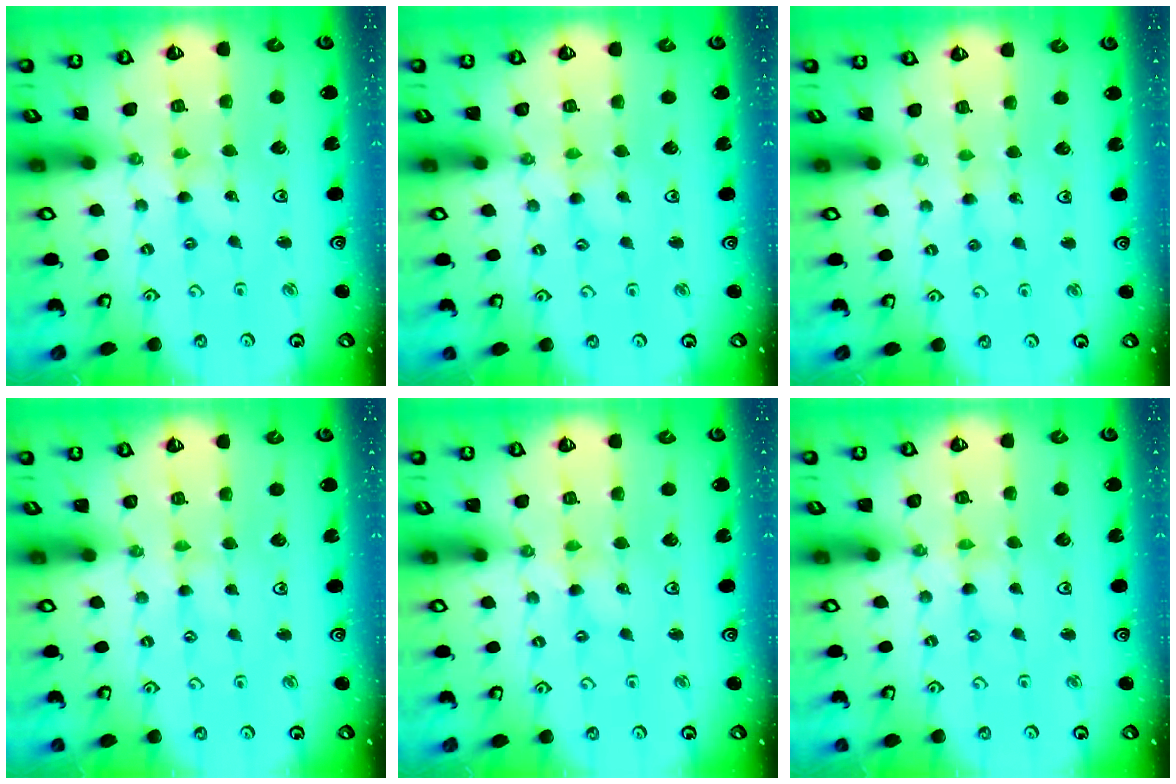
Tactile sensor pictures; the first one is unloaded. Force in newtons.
{"total": 1.6, "press": 1.6, "slide": 0.3}
{"total": 2.3, "press": 2.3, "slide": 0.3}
{"total": 1.0, "press": 0.9, "slide": 0.2}
{"total": 0.8, "press": 0.8, "slide": 0.2}
{"total": 0.0}